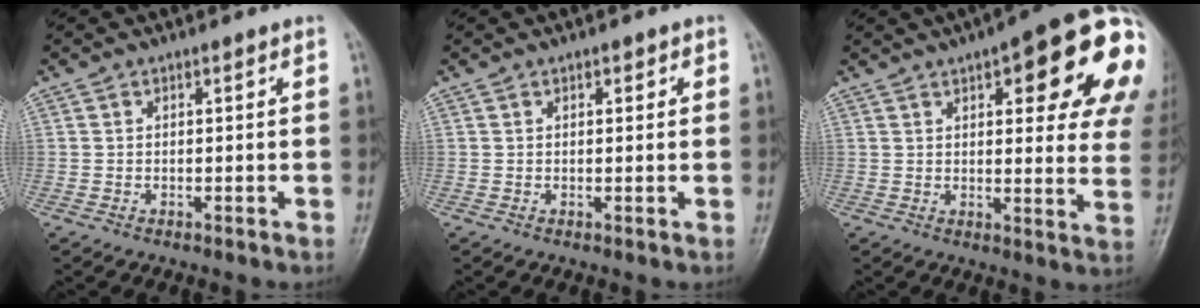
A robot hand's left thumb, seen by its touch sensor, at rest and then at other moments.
{"total": 1.3, "force": [0.5, 0.7, 0.9], "torque": [-0.005, 0.000, 0.007]}
{"total": 24.6, "force": [9.8, 7.8, 21.2], "torque": [-0.196, -0.005, 0.120]}